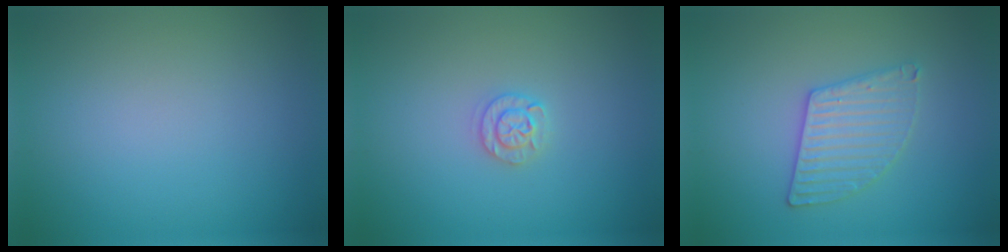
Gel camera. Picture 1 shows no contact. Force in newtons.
{"total": 1.7, "press": 1.7, "slide": 0.3}
{"total": 3.0, "press": 3.0, "slide": 0.4}